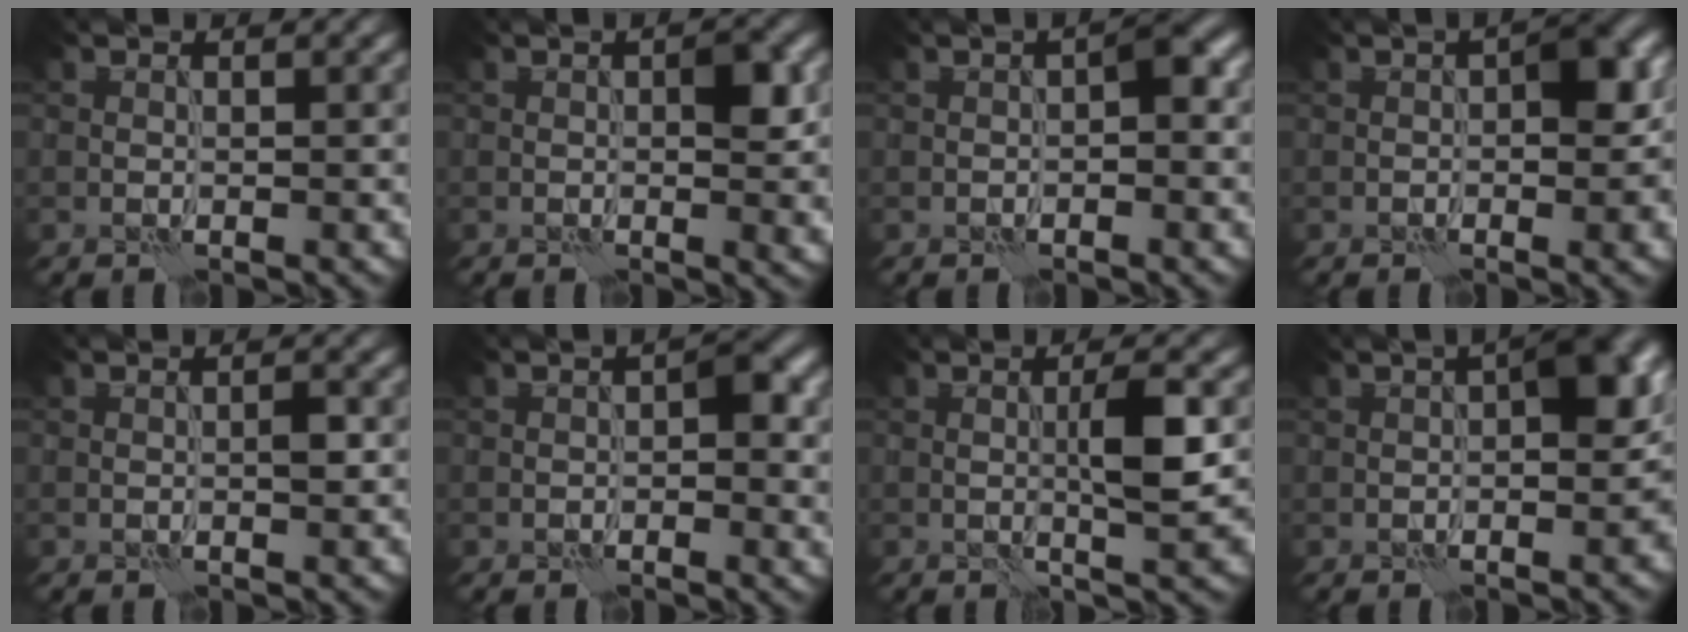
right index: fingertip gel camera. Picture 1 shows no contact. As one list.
[{"total": 3.5, "force": [0.1, 1.0, 3.3], "torque": [-0.043, 0.002, 0.000]}, {"total": 2.0, "force": [-0.4, 0.7, 1.9], "torque": [-0.022, 0.010, -0.010]}, {"total": 5.3, "force": [-0.3, 2.0, 4.8], "torque": [-0.054, 0.013, -0.011]}, {"total": 0.9, "force": [-0.2, 0.3, 0.9], "torque": [-0.014, 0.004, -0.003]}, {"total": 3.1, "force": [-0.1, 1.5, 2.7], "torque": [-0.026, 0.004, -0.008]}, {"total": 4.2, "force": [0.1, 0.6, 4.2], "torque": [-0.072, 0.005, 0.001]}, {"total": 5.5, "force": [-0.1, 2.1, 5.0], "torque": [-0.052, 0.021, -0.008]}]